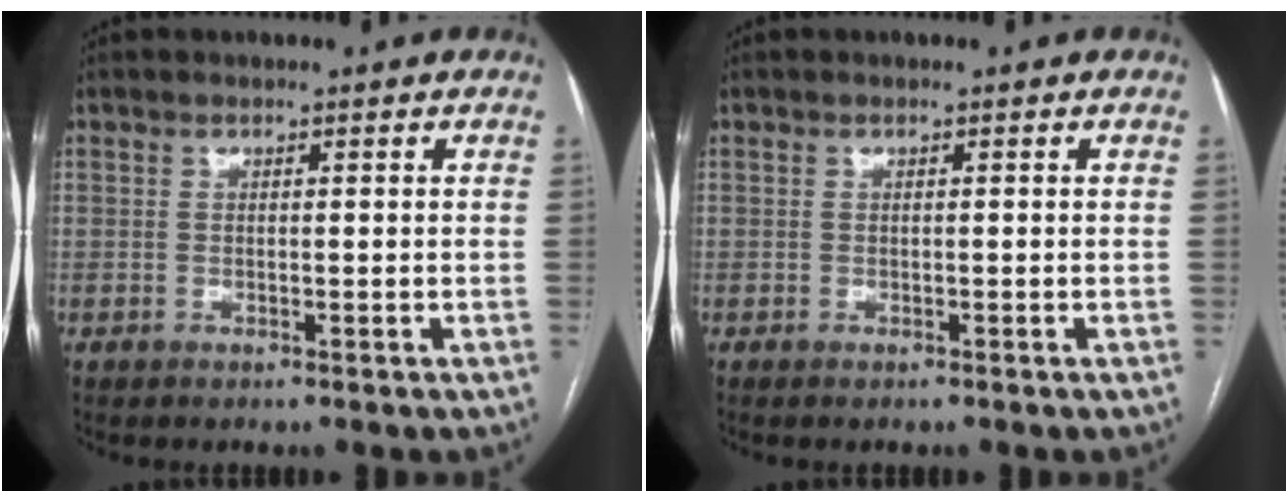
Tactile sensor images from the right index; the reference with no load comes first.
{"total": 0.0}